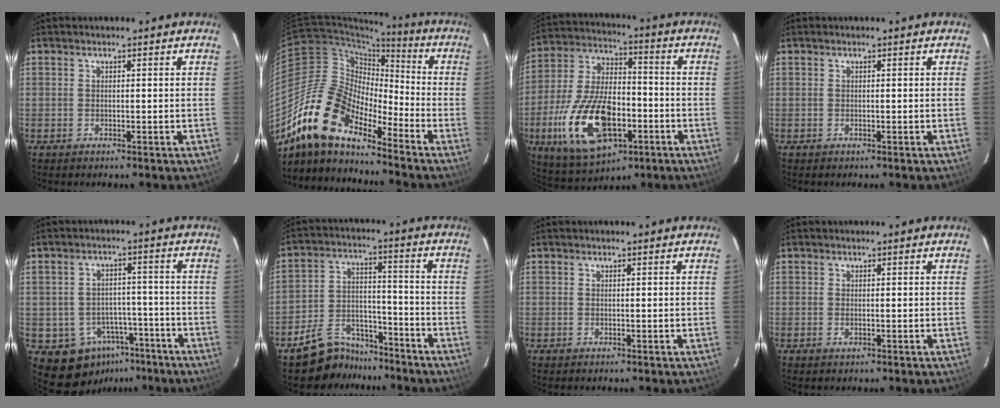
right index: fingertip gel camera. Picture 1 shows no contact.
{"total": 16.3, "force": [-12.5, 5.6, 8.8], "torque": [-0.149, -0.007, -0.251]}
{"total": 20.8, "force": [-7.1, 10.7, 16.3], "torque": [-0.346, -0.010, -0.111]}
{"total": 0.0}
{"total": 9.6, "force": [-5.5, 7.4, 2.5], "torque": [-0.053, 0.031, -0.050]}
{"total": 10.3, "force": [-8.8, 5.1, 1.8], "torque": [-0.050, 0.039, -0.137]}
{"total": 0.0}
{"total": 0.7, "force": [-0.2, 0.3, 0.6], "torque": [-0.011, 0.001, -0.003]}